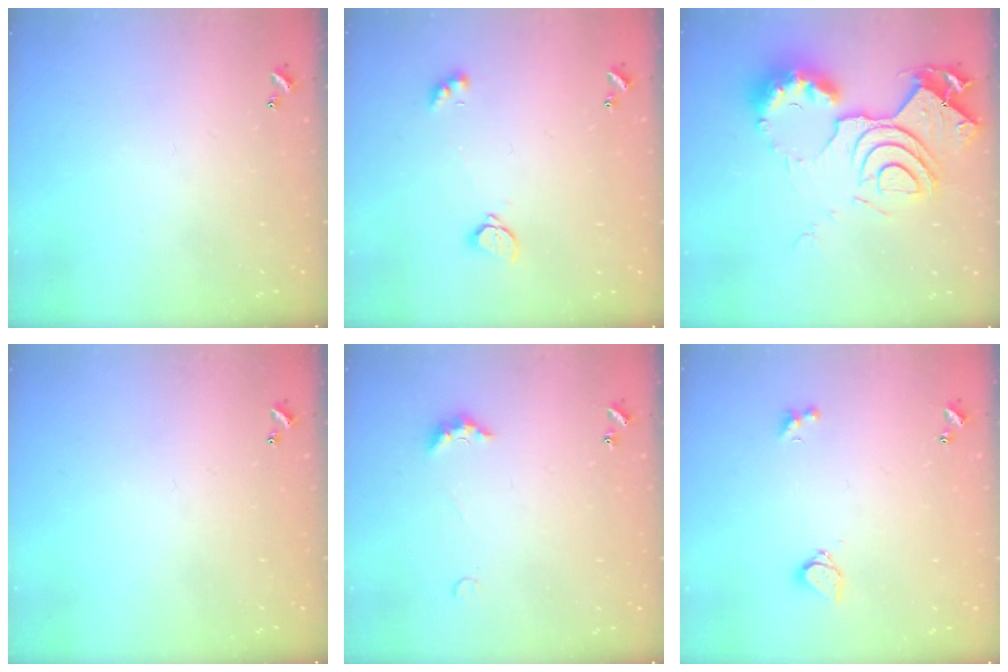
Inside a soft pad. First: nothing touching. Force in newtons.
{"total": 2.1, "press": 2.0, "slide": 0.5}
{"total": 18.5, "press": 18.4, "slide": 1.6}
{"total": 0.0}
{"total": 2.7, "press": 2.6, "slide": 0.7}
{"total": 2.9, "press": 2.8, "slide": 0.7}